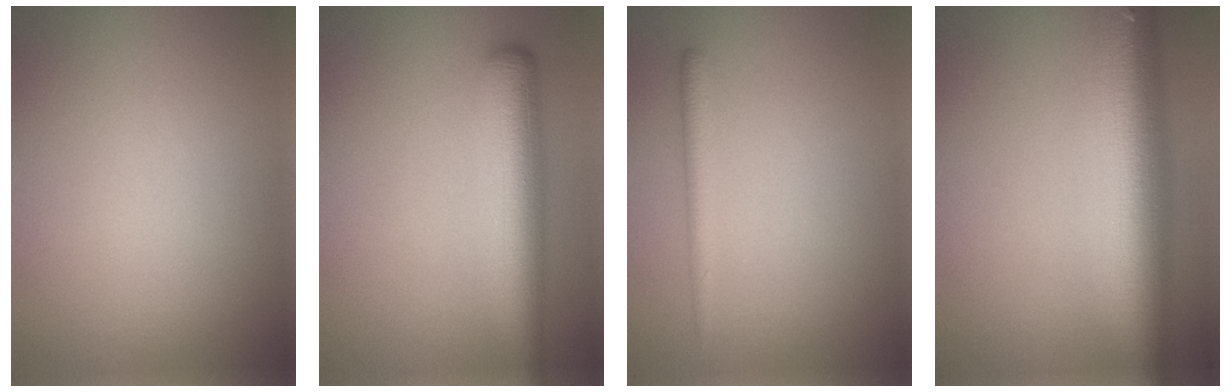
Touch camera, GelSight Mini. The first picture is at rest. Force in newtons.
{"total": 6.3, "press": 6.3, "slide": 0.4}
{"total": 1.4, "press": 1.4, "slide": 0.1}
{"total": 11.3, "press": 11.3, "slide": 0.7}